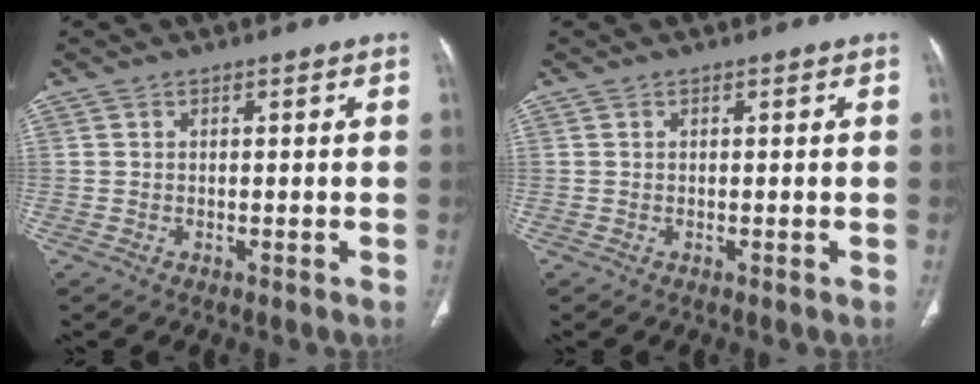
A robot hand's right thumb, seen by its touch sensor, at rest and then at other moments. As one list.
[{"total": 0.0}]